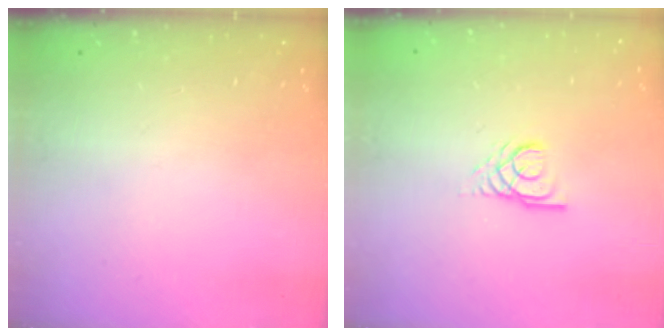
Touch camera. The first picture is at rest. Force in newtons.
{"total": 2.9, "press": 2.9, "slide": 0.1}